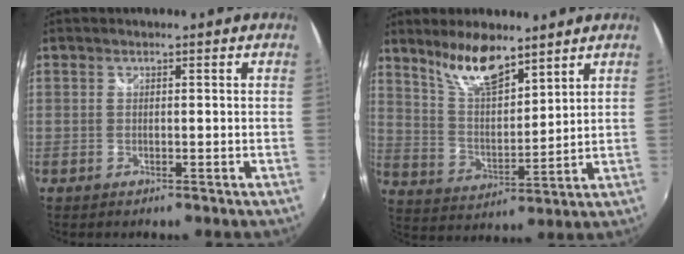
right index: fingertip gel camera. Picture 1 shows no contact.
{"total": 10.9, "force": [8.2, 3.2, 6.4], "torque": [-0.115, 0.003, 0.162]}